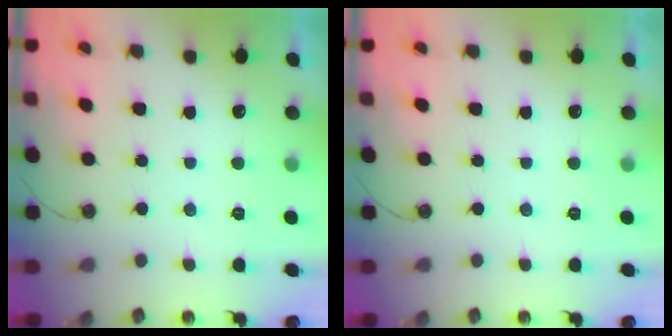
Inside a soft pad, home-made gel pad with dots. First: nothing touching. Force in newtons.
{"total": 0.0}